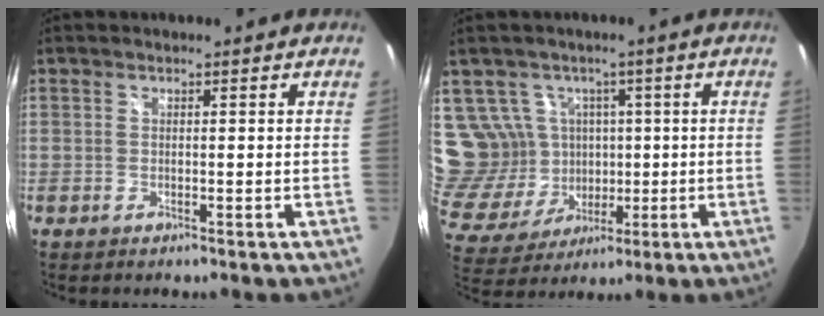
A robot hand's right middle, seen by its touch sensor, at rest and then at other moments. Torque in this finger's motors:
{"motor_torque": [-0.47, 0.13, -0.04, -0.02]}